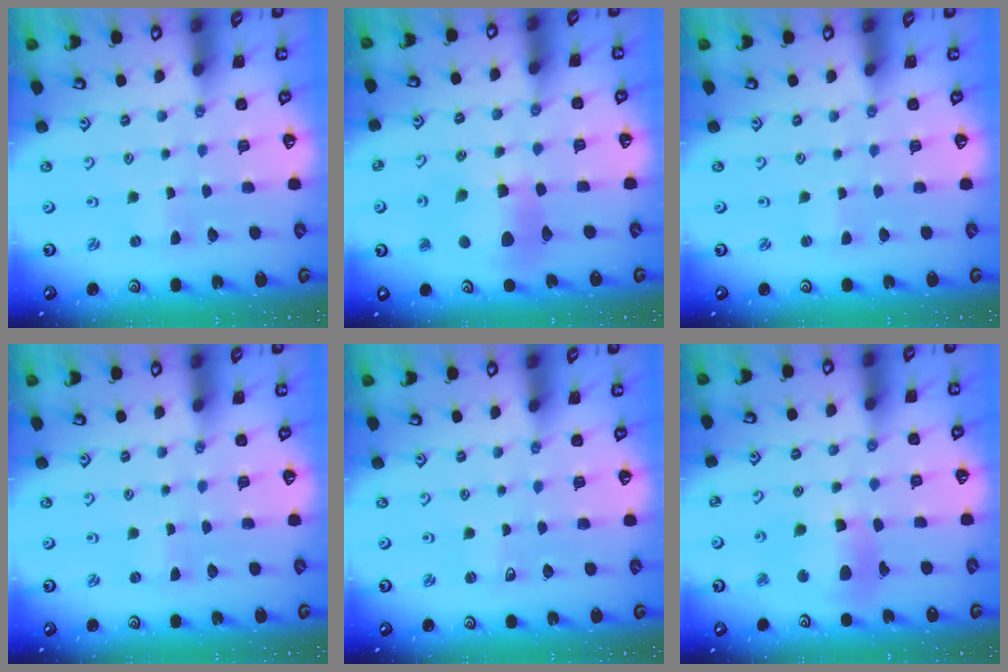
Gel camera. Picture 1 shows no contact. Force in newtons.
{"total": 13.9, "press": 13.8, "slide": 1.6}
{"total": 1.4, "press": 1.4, "slide": 0.3}
{"total": 0.0}
{"total": 0.8, "press": 0.7, "slide": 0.2}
{"total": 13.1, "press": 13.0, "slide": 1.6}